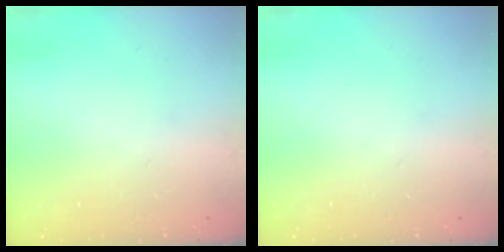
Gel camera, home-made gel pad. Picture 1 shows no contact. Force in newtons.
{"total": 0.0}